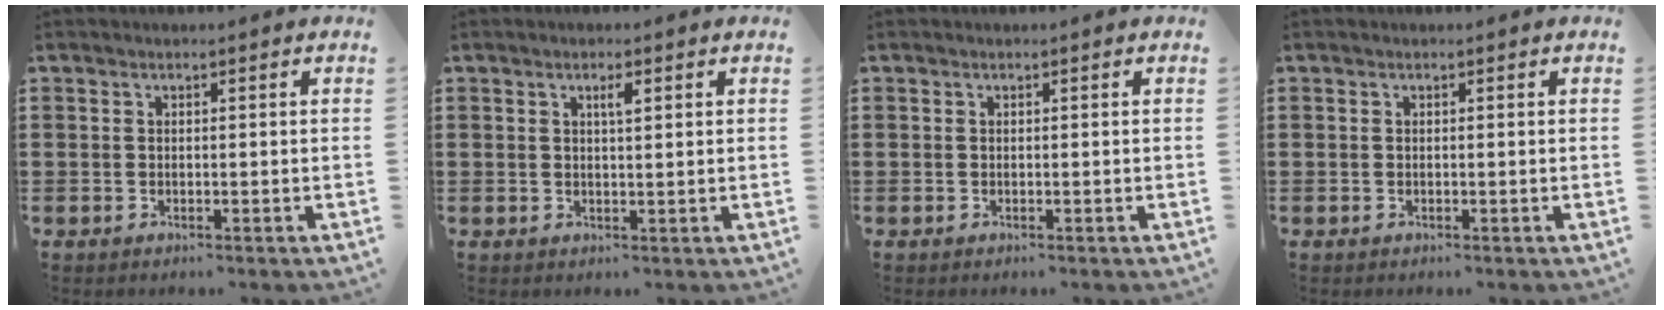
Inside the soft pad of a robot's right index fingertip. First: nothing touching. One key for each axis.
{"total": 1.8, "fx": 0.8, "fy": 0.4, "fz": 1.6, "tx": -0.024, "ty": 0.000, "tz": 0.011}
{"total": 0.0}
{"total": 0.0}